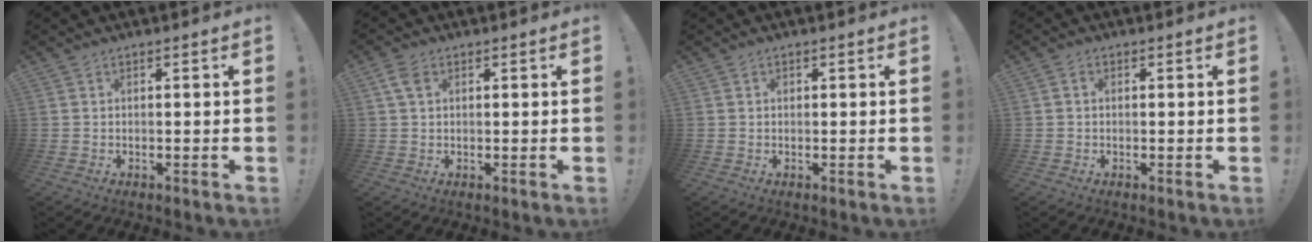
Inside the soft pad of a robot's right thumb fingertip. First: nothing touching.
{"total": 4.0, "force": [1.5, 2.6, 2.7], "torque": [-0.046, 0.003, 0.029]}
{"total": 0.6, "force": [0.2, 0.5, 0.1], "torque": [0.002, 0.000, 0.003]}
{"total": 0.9, "force": [-0.2, 0.7, 0.4], "torque": [-0.010, 0.005, -0.003]}